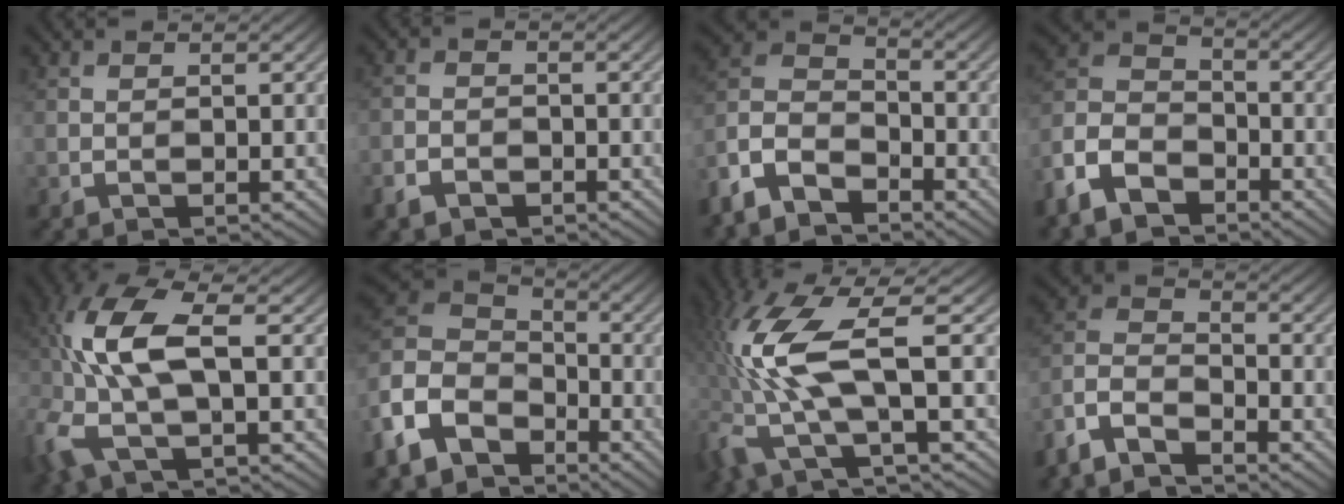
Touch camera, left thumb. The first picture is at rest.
{"total": 2.9, "force": [-2.0, 1.8, 1.2], "torque": [-0.025, -0.005, -0.049]}
{"total": 10.2, "force": [-7.5, 4.9, 4.9], "torque": [-0.120, -0.008, -0.172]}
{"total": 10.6, "force": [-6.9, 5.9, 5.4], "torque": [-0.142, -0.015, -0.160]}
{"total": 11.7, "force": [0.0, 5.2, 10.4], "torque": [-0.266, 0.009, -0.006]}
{"total": 12.9, "force": [-7.6, 8.5, 6.1], "torque": [-0.200, -0.012, -0.158]}
{"total": 12.2, "force": [1.1, 3.4, 11.7], "torque": [-0.281, -0.004, 0.022]}
{"total": 8.1, "force": [-6.5, 2.9, 3.9], "torque": [-0.088, -0.010, -0.151]}